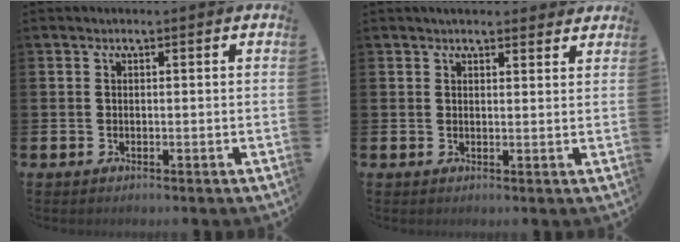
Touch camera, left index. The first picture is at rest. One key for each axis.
{"total": 2.7, "fx": 2.6, "fy": 0.5, "fz": 0.2, "tx": -0.001, "ty": -0.011, "tz": 0.046}